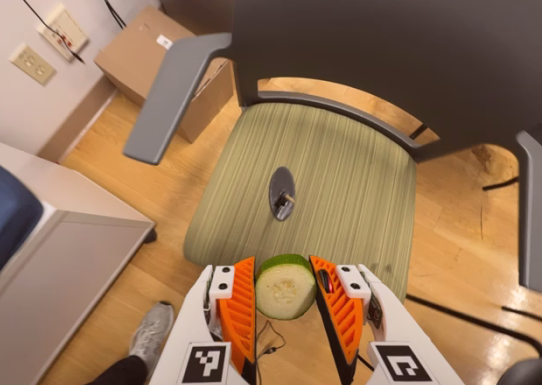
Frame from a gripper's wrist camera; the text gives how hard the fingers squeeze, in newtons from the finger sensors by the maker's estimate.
{"total": 10.7, "left": 11.7, "right": 9.6}